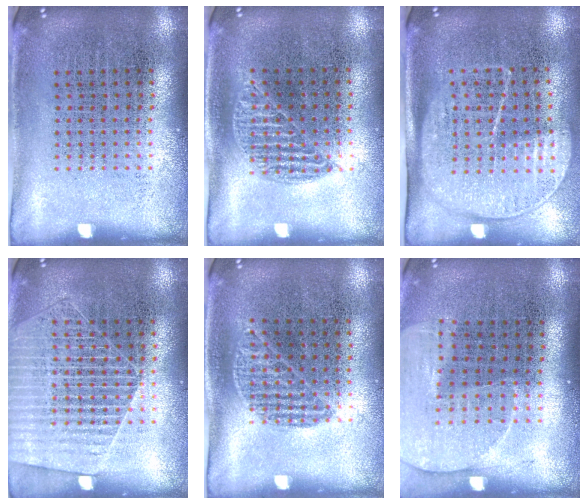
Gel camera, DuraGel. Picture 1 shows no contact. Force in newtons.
{"total": 0.9, "press": 0.8, "slide": 0.4}
{"total": 1.7, "press": 1.4, "slide": 1.0}
{"total": 1.8, "press": 1.6, "slide": 0.7}
{"total": 1.0, "press": 0.7, "slide": 0.7}
{"total": 1.3, "press": 1.2, "slide": 0.4}